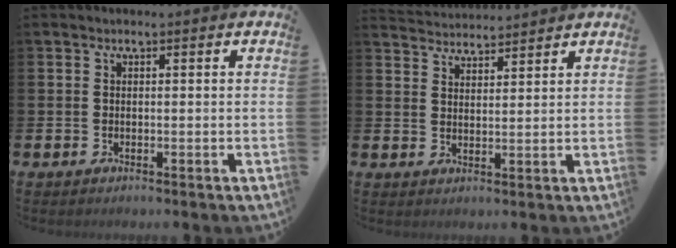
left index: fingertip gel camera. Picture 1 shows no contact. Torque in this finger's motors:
{"motor_torque": [-1.72, -0.42, -0.84, -0.10]}